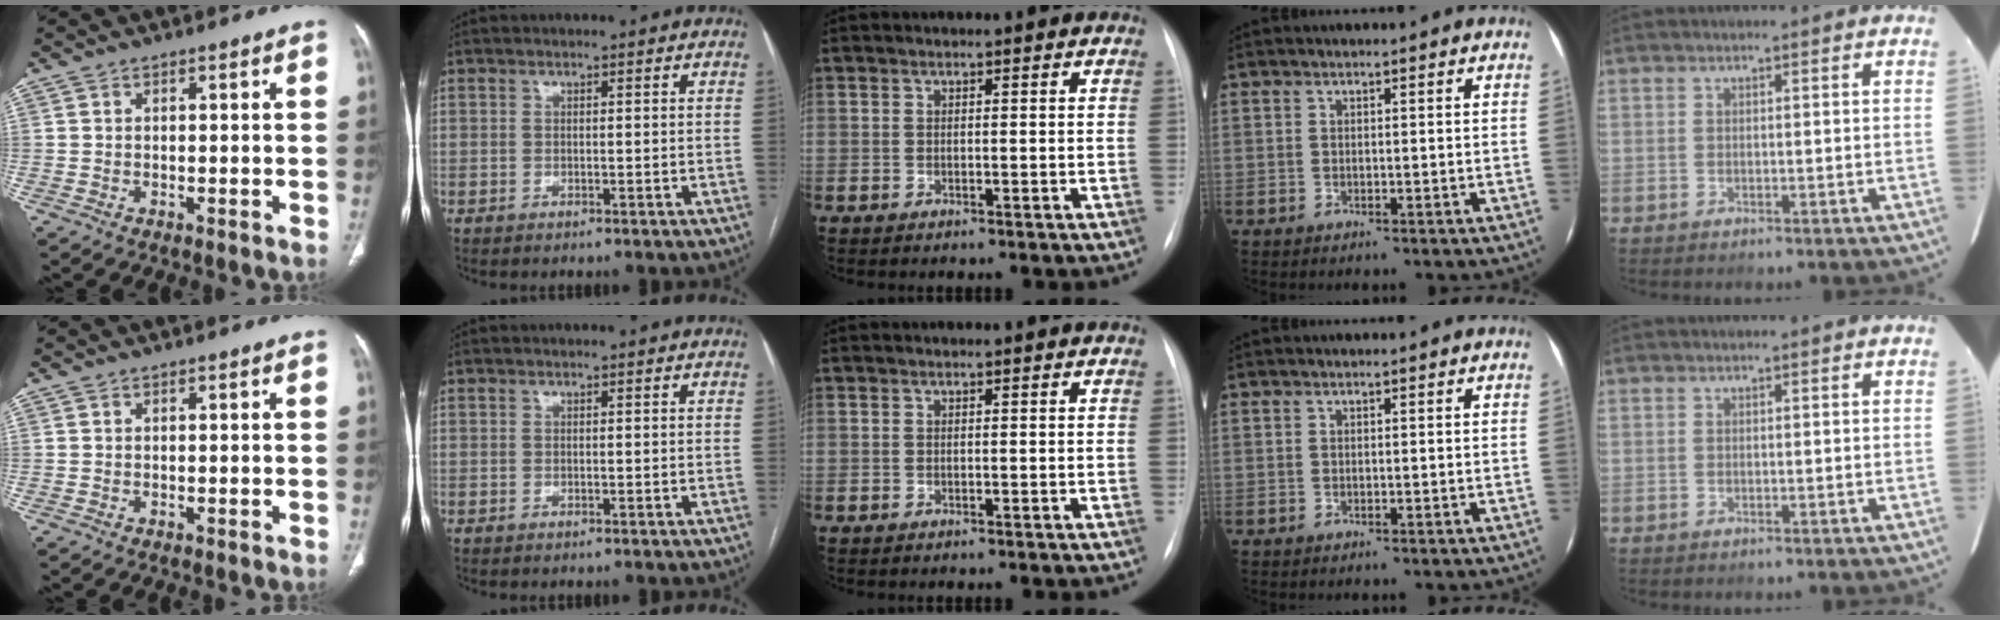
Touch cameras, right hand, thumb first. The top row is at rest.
{}